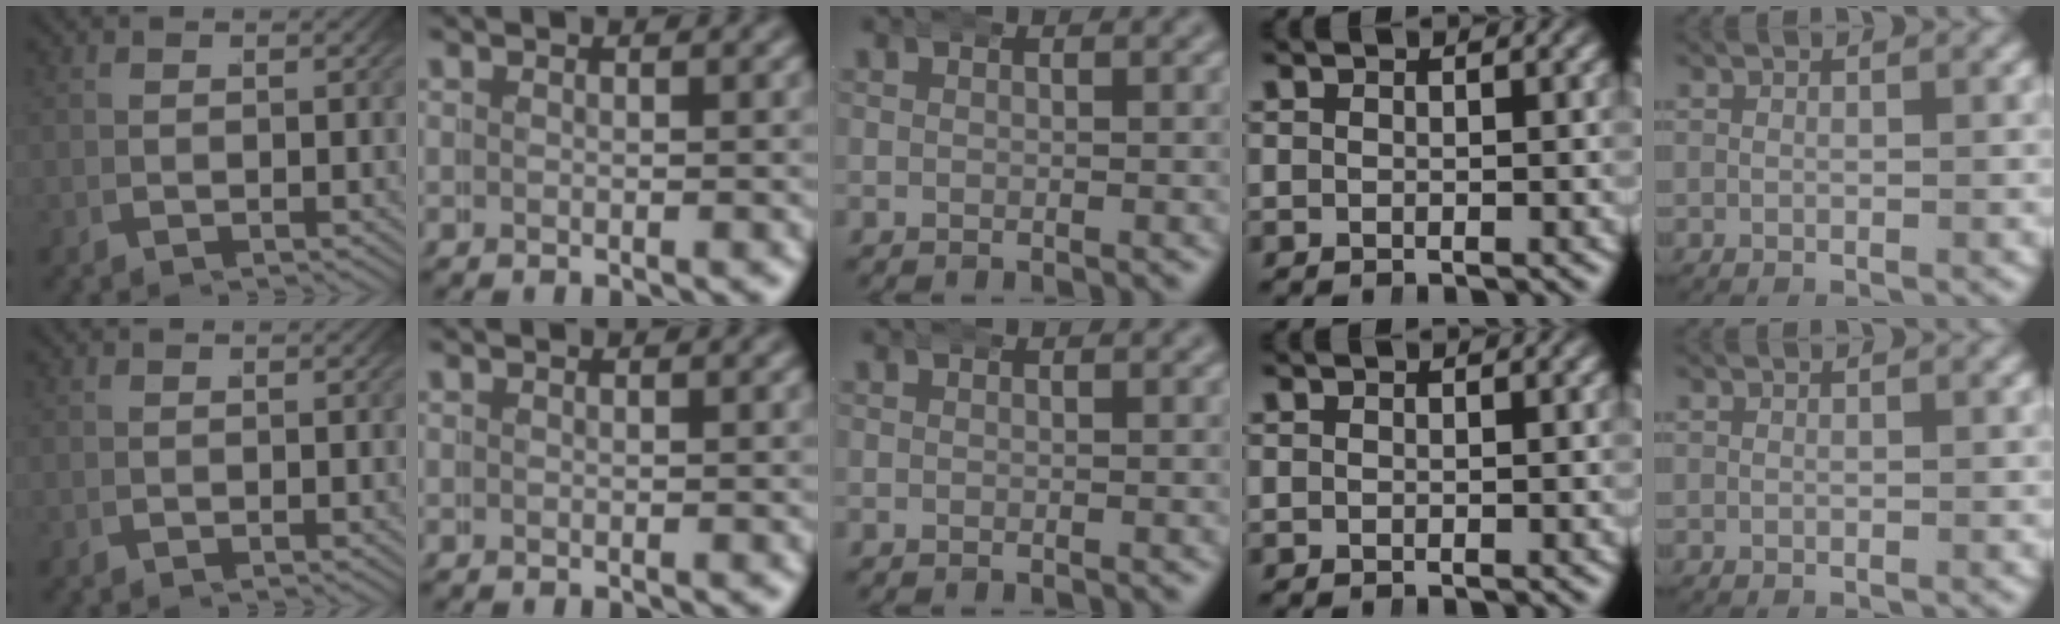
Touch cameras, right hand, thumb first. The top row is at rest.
{}